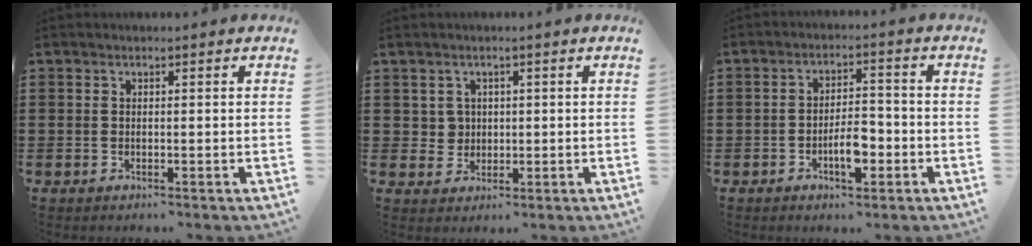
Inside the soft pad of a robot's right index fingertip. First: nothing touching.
{"total": 2.5, "force": [0.7, 2.4, 0.6], "torque": [-0.023, 0.010, 0.011]}
{"total": 5.6, "force": [-2.3, 2.3, 4.6], "torque": [-0.090, 0.004, -0.044]}